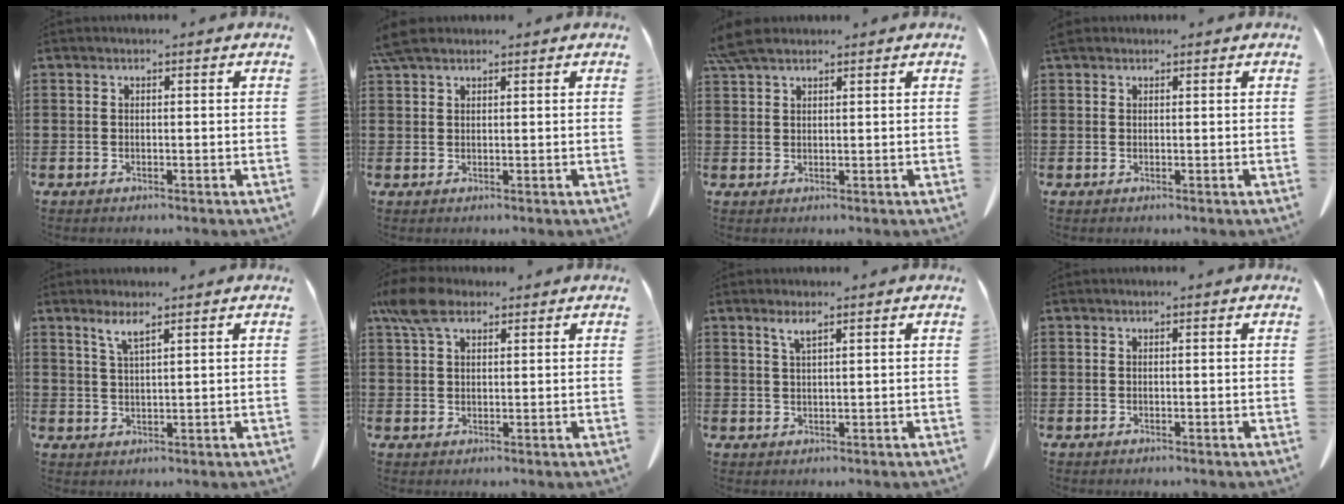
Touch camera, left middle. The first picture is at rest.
{"total": 3.1, "force": [2.3, 1.0, 1.8], "torque": [-0.043, 0.007, 0.044]}
{"total": 4.0, "force": [3.1, 1.2, 2.2], "torque": [-0.053, 0.004, 0.059]}
{"total": 0.9, "force": [0.7, 0.4, 0.3], "torque": [-0.010, 0.003, 0.014]}
{"total": 2.6, "force": [1.9, 0.3, 1.8], "torque": [-0.040, 0.002, 0.034]}
{"total": 5.9, "force": [3.8, 2.8, 3.5], "torque": [-0.074, 0.001, 0.070]}
{"total": 1.9, "force": [1.2, 0.3, 1.5], "torque": [-0.032, 0.001, 0.021]}
{"total": 0.0}